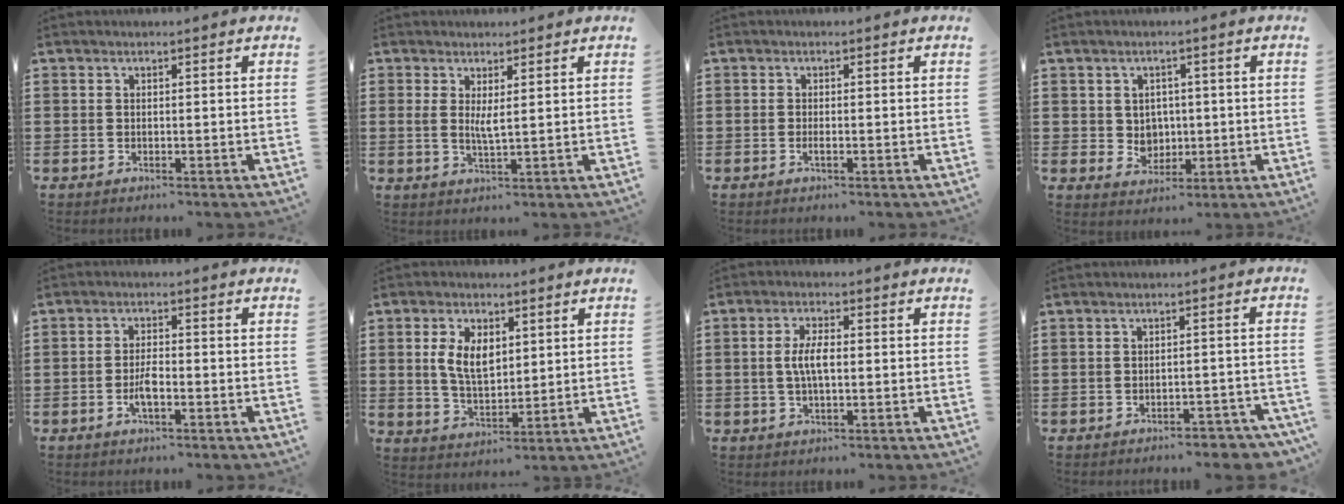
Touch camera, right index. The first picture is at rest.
{"total": 2.7, "force": [0.9, 0.5, 2.5], "torque": [-0.051, 0.000, 0.016]}
{"total": 0.8, "force": [-0.4, 0.2, 0.7], "torque": [-0.013, -0.004, -0.006]}
{"total": 3.4, "force": [0.7, 3.2, 0.8], "torque": [-0.022, 0.008, 0.009]}
{"total": 3.3, "force": [-1.3, 1.0, 2.8], "torque": [-0.057, 0.003, -0.025]}
{"total": 6.5, "force": [1.5, 3.7, 5.1], "torque": [-0.108, 0.006, 0.021]}
{"total": 4.5, "force": [-0.1, 1.6, 4.3], "torque": [-0.094, -0.003, -0.009]}
{"total": 2.7, "force": [-2.6, 0.3, 0.7], "torque": [-0.016, 0.002, -0.055]}